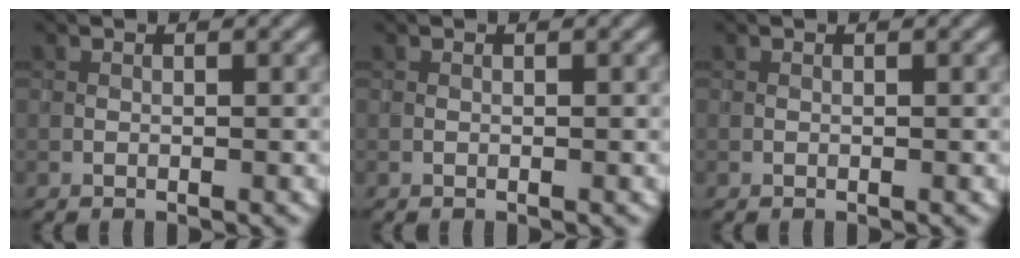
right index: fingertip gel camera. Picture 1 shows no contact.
{"total": 0.0}
{"total": 0.0}